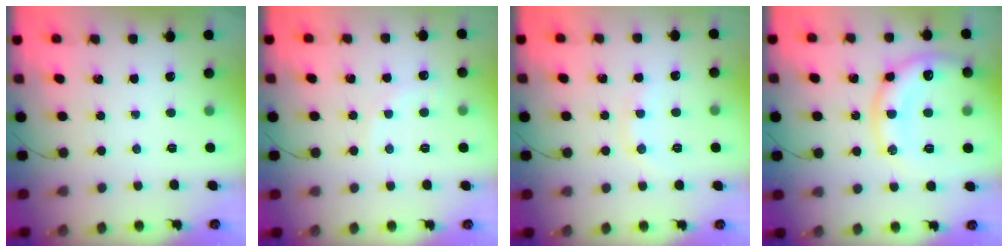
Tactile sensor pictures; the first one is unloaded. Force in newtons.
{"total": 4.2, "press": 3.9, "slide": 1.3}
{"total": 6.0, "press": 5.9, "slide": 1.1}
{"total": 16.0, "press": 16.0, "slide": 1.2}